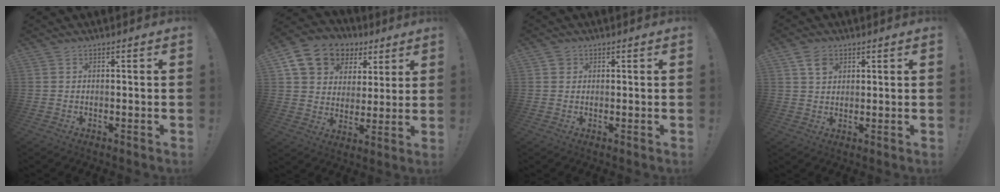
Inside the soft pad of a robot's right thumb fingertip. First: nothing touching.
{"total": 14.5, "force": [7.6, 10.8, 5.8], "torque": [-0.094, -0.034, 0.151]}
{"total": 1.5, "force": [0.8, 1.2, 0.4], "torque": [-0.001, -0.001, 0.014]}
{"total": 5.0, "force": [2.7, 3.7, 2.1], "torque": [-0.025, -0.006, 0.048]}